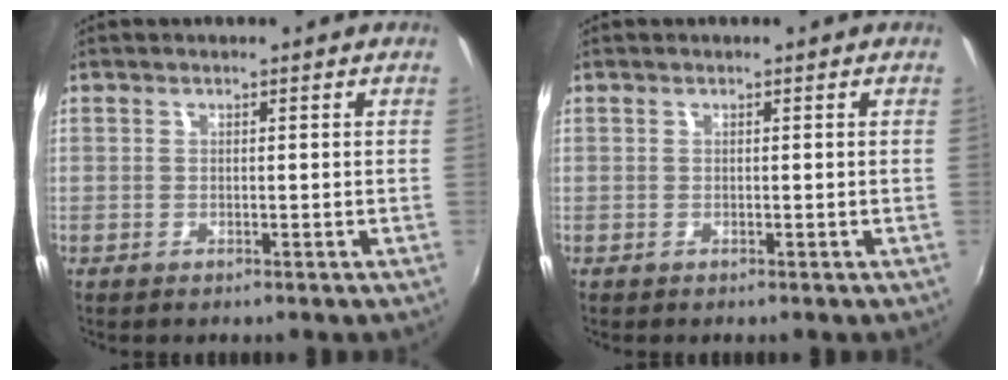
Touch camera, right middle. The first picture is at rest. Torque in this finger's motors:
{"motor_torque": [0.14, -0.27, 0.03, 0.00]}